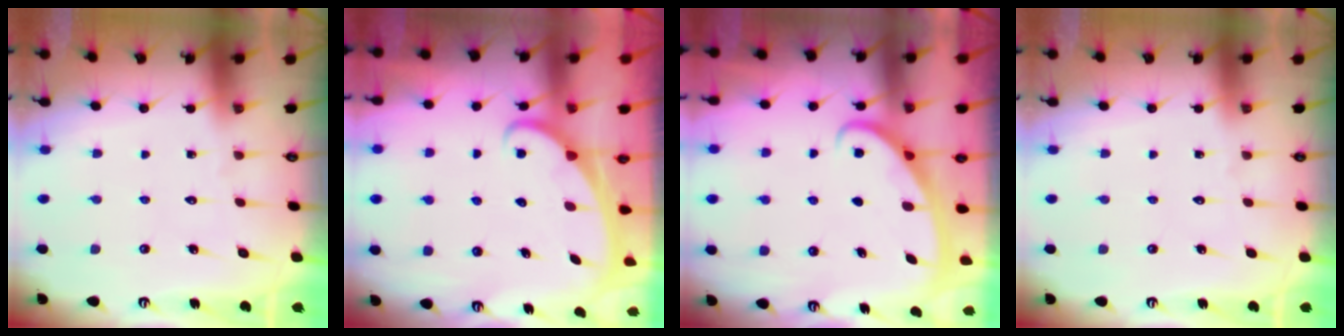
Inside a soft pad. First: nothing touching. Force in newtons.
{"total": 2.0, "press": 2.0, "slide": 0.1}
{"total": 2.8, "press": 2.8, "slide": 0.4}
{"total": 0.0}